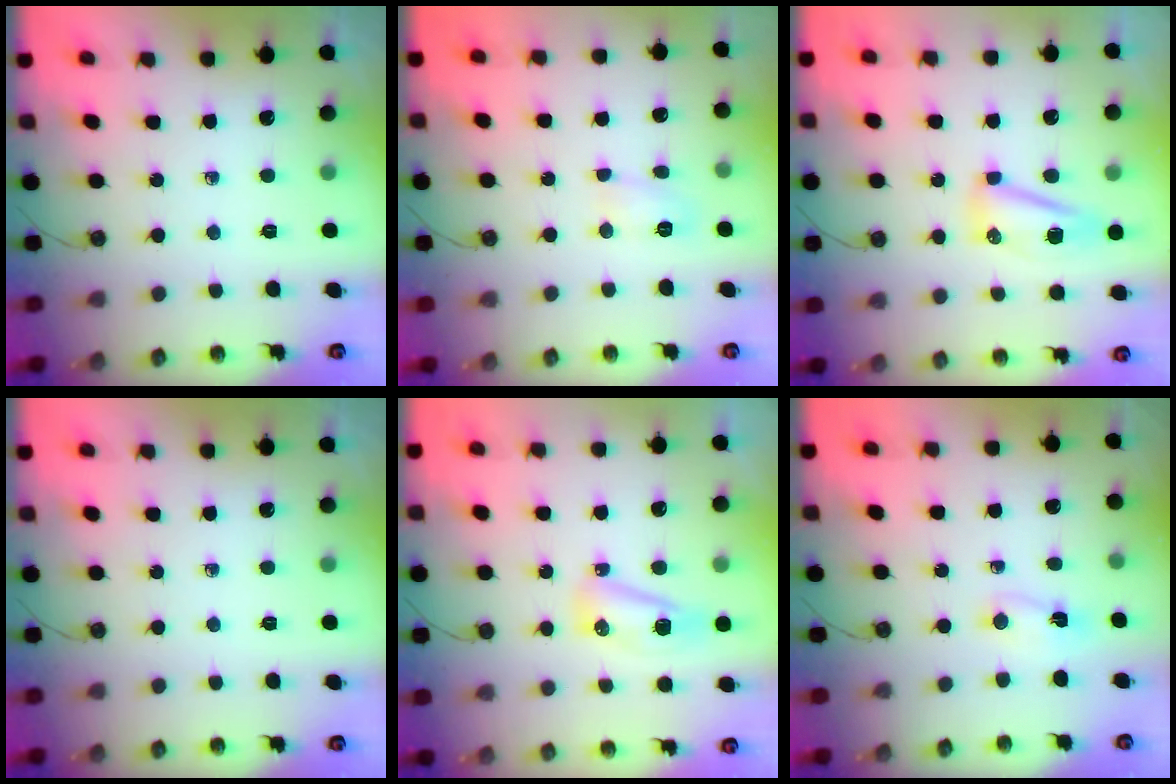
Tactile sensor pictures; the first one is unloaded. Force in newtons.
{"total": 4.1, "press": 4.1, "slide": 0.4}
{"total": 8.2, "press": 8.2, "slide": 0.8}
{"total": 0.0}
{"total": 7.2, "press": 7.2, "slide": 0.9}
{"total": 11.3, "press": 2.7, "slide": 10.9}